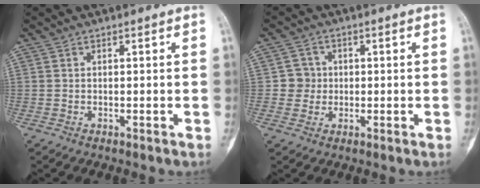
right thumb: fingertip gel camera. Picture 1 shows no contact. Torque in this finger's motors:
{"motor_torque": [0.24, 0.72, 0.06, -0.18, 0.03]}